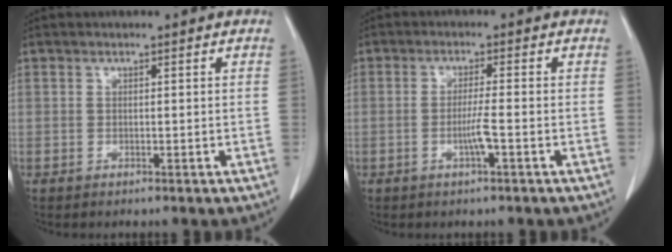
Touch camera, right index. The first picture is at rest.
{"total": 3.1, "force": [-1.0, -0.2, 3.0], "torque": [-0.058, -0.003, -0.020]}